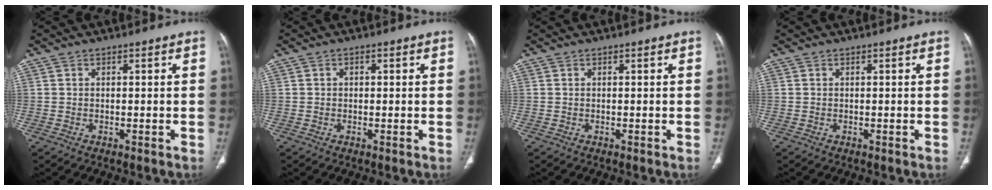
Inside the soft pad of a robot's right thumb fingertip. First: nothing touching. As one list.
[{"total": 0.8, "force": [0.1, 0.7, 0.5], "torque": [-0.003, 0.001, 0.001]}, {"total": 0.0}, {"total": 0.0}]